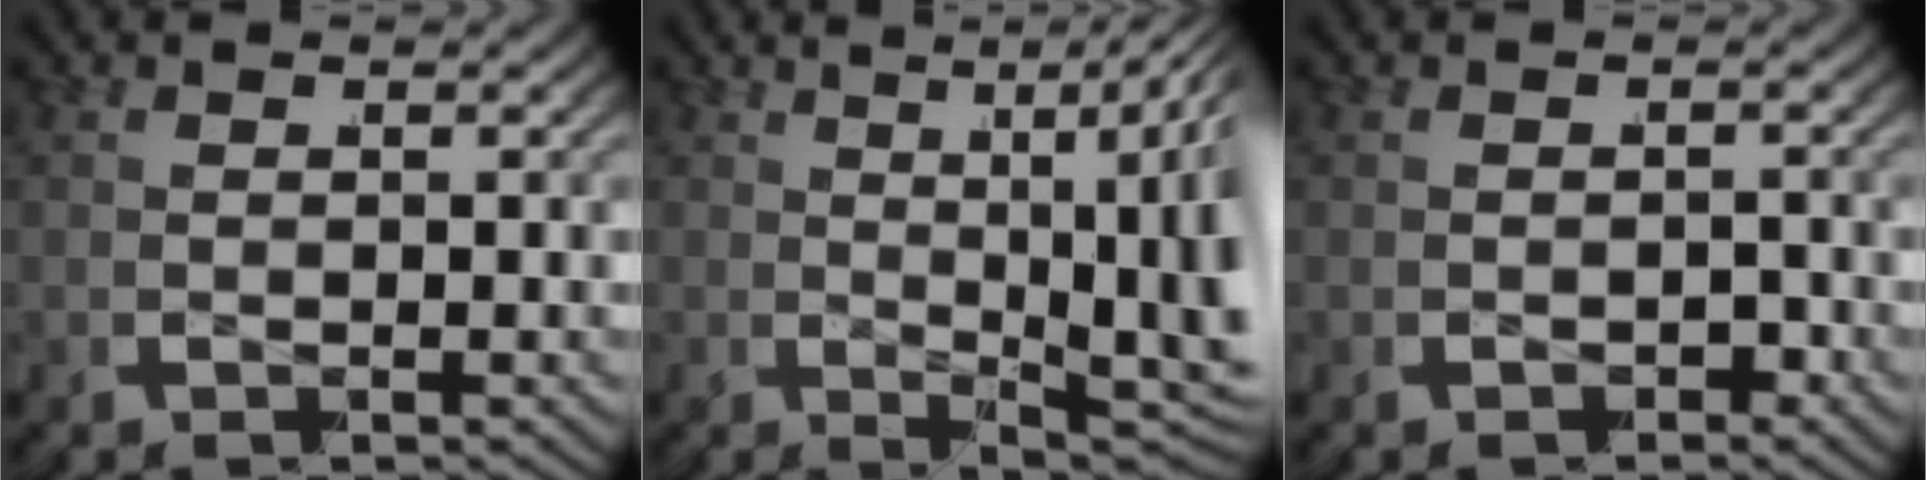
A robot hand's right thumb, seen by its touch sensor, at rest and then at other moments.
{"total": 10.4, "force": [-0.5, 4.7, 9.2], "torque": [-0.135, -0.011, -0.002]}
{"total": 1.6, "force": [-0.9, 0.9, 0.9], "torque": [-0.011, -0.004, -0.014]}